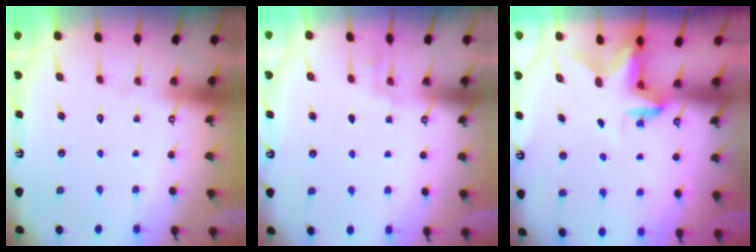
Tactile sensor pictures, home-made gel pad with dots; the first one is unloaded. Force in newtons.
{"total": 2.5, "press": 1.7, "slide": 1.8}
{"total": 2.7, "press": 2.6, "slide": 0.5}